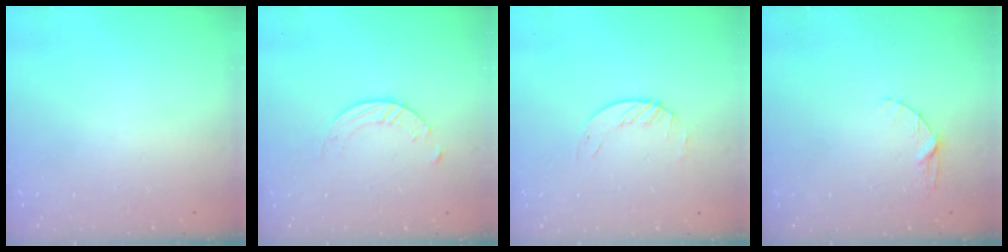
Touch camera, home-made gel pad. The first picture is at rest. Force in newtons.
{"total": 1.4, "press": 1.4, "slide": 0.2}
{"total": 1.7, "press": 1.7, "slide": 0.2}
{"total": 4.0, "press": 3.9, "slide": 0.4}